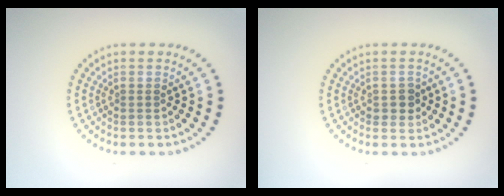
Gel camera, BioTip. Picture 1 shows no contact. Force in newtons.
{"total": 1.5, "press": 1.3, "slide": 0.6}